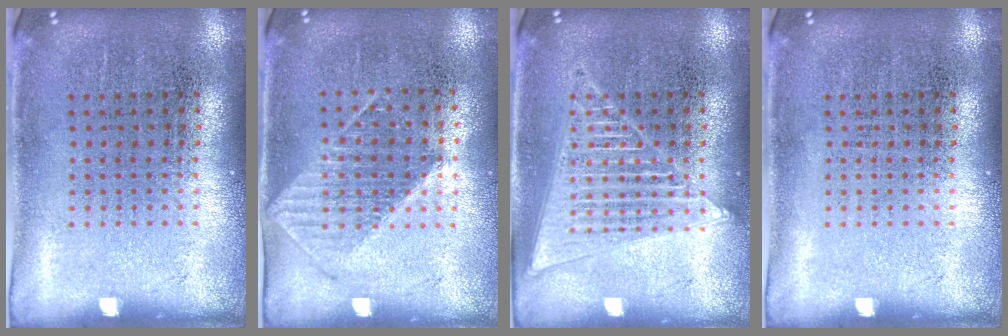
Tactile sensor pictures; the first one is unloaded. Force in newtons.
{"total": 0.9, "press": 0.9, "slide": 0.3}
{"total": 2.9, "press": 2.9, "slide": 0.3}
{"total": 0.0}